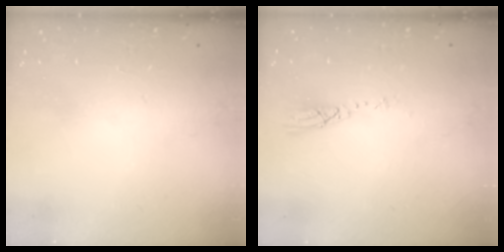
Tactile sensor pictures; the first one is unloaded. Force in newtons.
{"total": 3.7, "press": 3.7, "slide": 0.4}